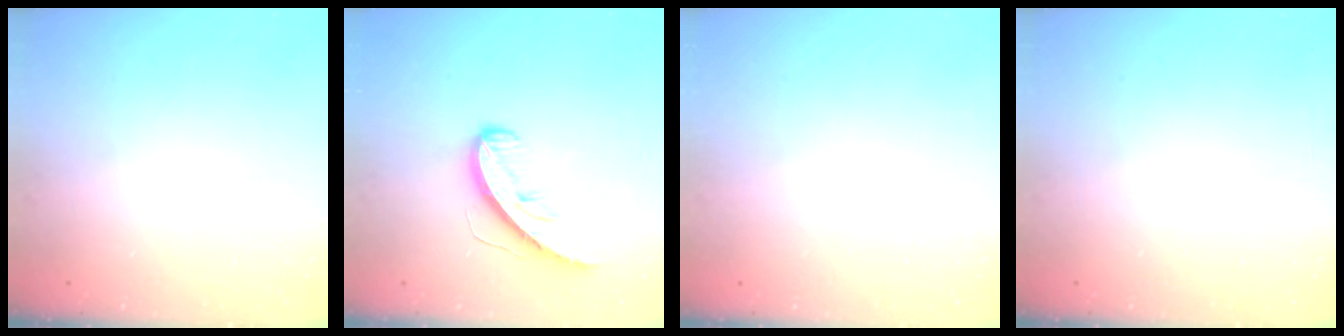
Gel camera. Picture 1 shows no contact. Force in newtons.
{"total": 8.2, "press": 8.2, "slide": 0.7}
{"total": 0.0}
{"total": 0.0}